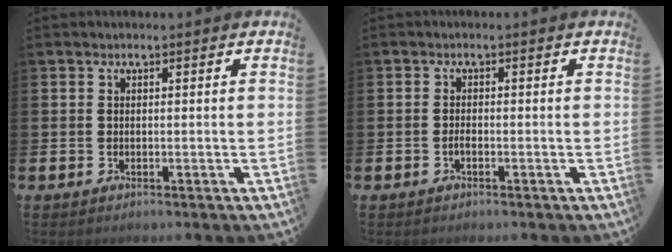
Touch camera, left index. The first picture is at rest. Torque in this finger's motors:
{"motor_torque": [0.28, 0.24, 0.00, 0.05]}